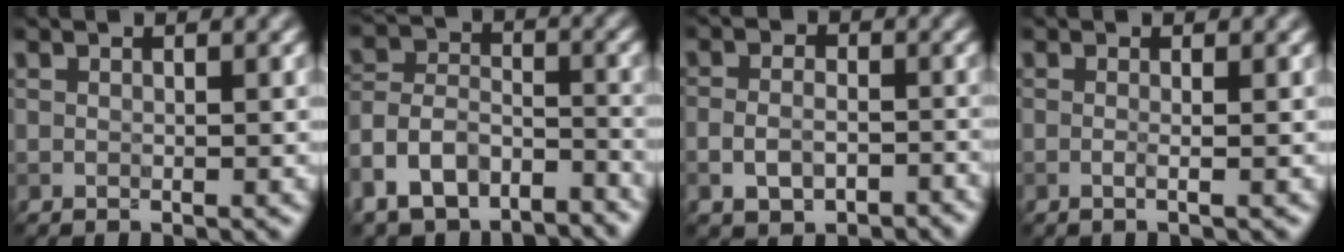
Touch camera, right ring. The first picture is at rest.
{"total": 8.3, "force": [-6.5, 4.4, 2.9], "torque": [-0.066, 0.005, -0.131]}
{"total": 3.9, "force": [-1.9, 2.5, 2.3], "torque": [-0.037, 0.001, -0.039]}
{"total": 2.3, "force": [0.5, 1.3, 1.8], "torque": [0.000, 0.001, -0.019]}